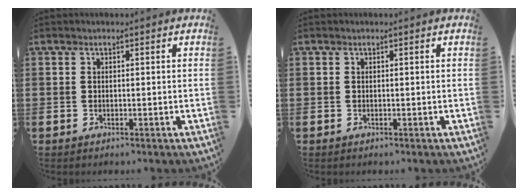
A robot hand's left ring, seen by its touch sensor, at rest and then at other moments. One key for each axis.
{"total": 0.0}